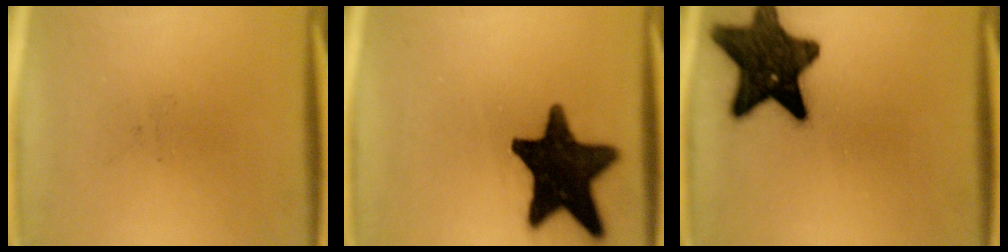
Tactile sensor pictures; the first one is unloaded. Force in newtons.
{"total": 18.5}
{"total": 15.7}